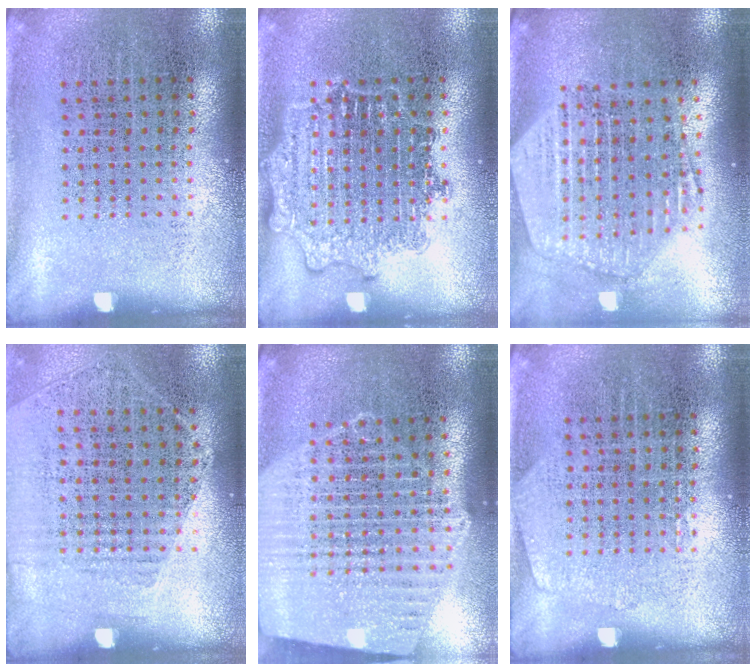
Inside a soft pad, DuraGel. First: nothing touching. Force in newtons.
{"total": 2.8, "press": 2.8, "slide": 0.5}
{"total": 2.5, "press": 2.1, "slide": 1.3}
{"total": 1.2, "press": 1.0, "slide": 0.7}
{"total": 2.1, "press": 1.9, "slide": 1.0}
{"total": 0.9, "press": 0.9, "slide": 0.0}